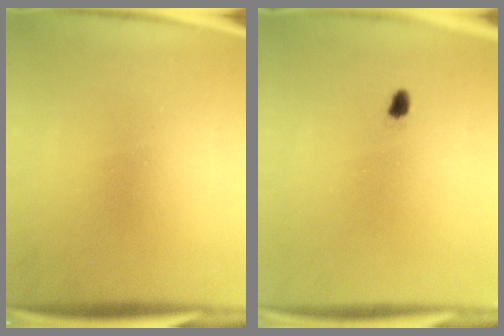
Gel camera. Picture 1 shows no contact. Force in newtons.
{"total": 1.3}